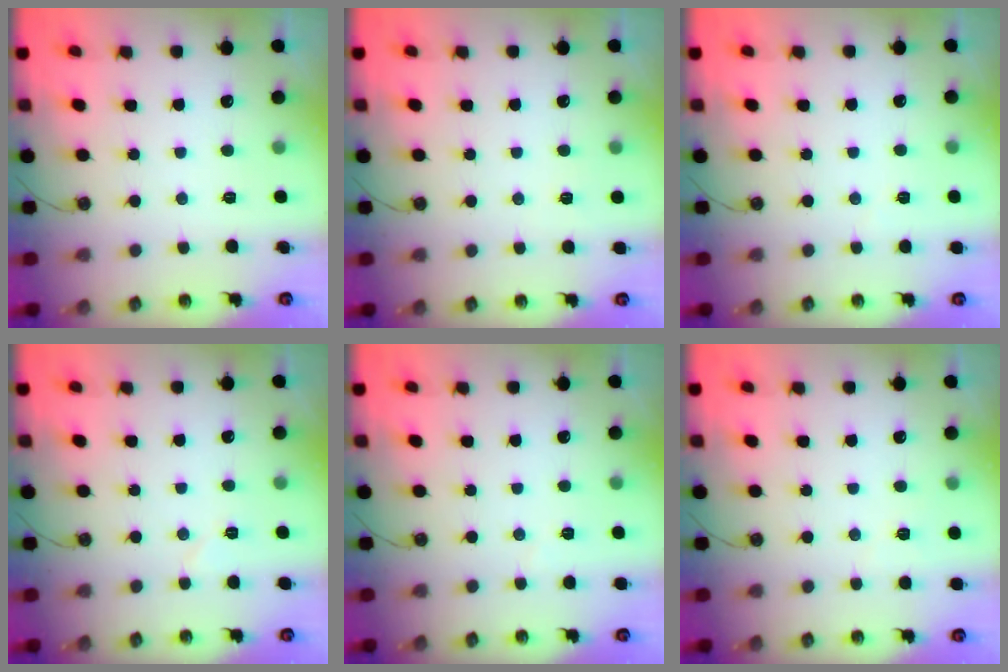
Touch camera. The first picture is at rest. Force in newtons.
{"total": 1.9, "press": 1.6, "slide": 1.0}
{"total": 1.6, "press": 1.4, "slide": 0.6}
{"total": 3.8, "press": 3.3, "slide": 1.8}
{"total": 3.0, "press": 2.0, "slide": 2.2}
{"total": 2.9, "press": 2.1, "slide": 2.0}